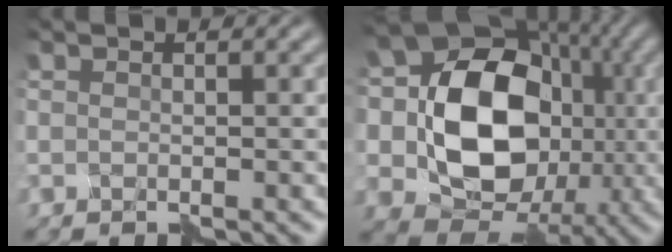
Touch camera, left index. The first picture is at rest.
{"total": 12.8, "force": [-0.4, 10.1, 7.8], "torque": [-0.115, 0.008, -0.008]}